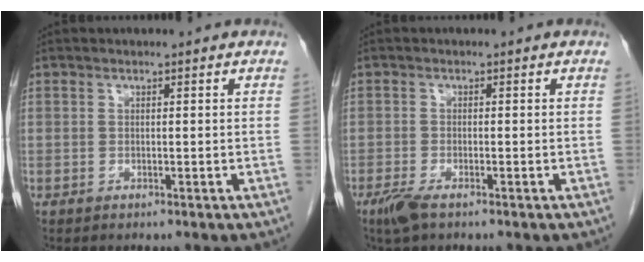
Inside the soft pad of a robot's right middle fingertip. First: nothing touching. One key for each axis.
{"total": 2.8, "fx": -1.9, "fy": 0.7, "fz": 1.9, "tx": -0.046, "ty": -0.006, "tz": -0.036}